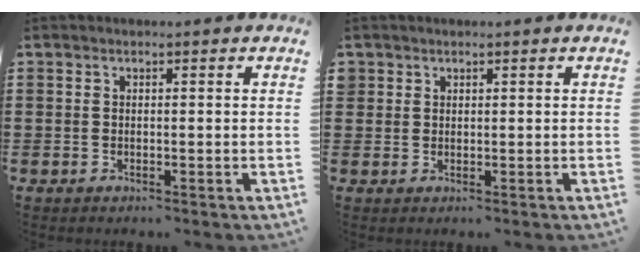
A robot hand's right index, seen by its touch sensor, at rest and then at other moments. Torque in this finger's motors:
{"motor_torque": [0.07, 0.05, 0.00, -0.01]}